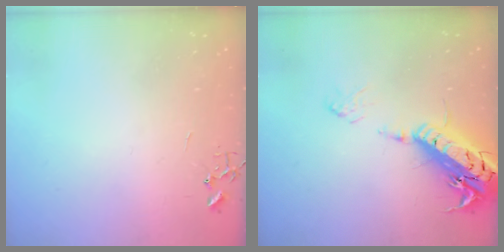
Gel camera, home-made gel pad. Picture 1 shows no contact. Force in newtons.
{"total": 22.4, "press": 22.0, "slide": 4.3}